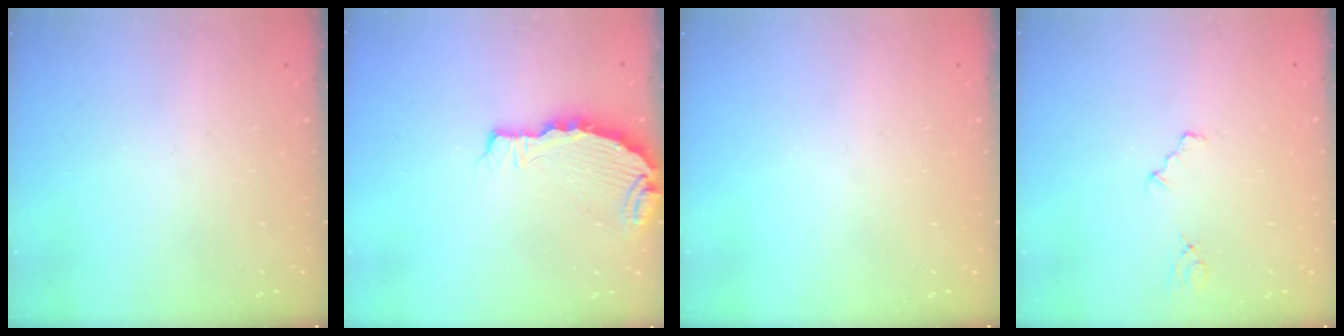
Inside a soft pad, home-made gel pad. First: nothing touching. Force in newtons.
{"total": 4.6, "press": 4.6, "slide": 0.4}
{"total": 0.0}
{"total": 2.9, "press": 2.9, "slide": 0.3}